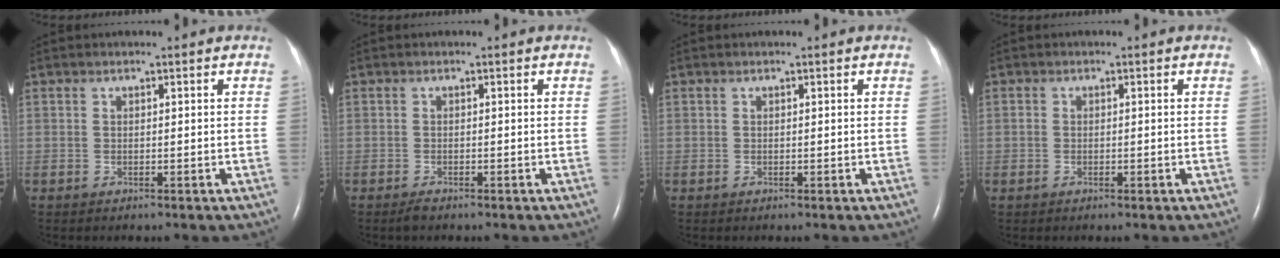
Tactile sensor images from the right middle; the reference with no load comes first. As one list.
[{"total": 0.9, "force": [-0.8, 0.1, 0.4], "torque": [-0.016, -0.003, -0.013]}, {"total": 0.0}, {"total": 0.6, "force": [-0.2, 0.4, 0.5], "torque": [-0.015, -0.001, -0.002]}]